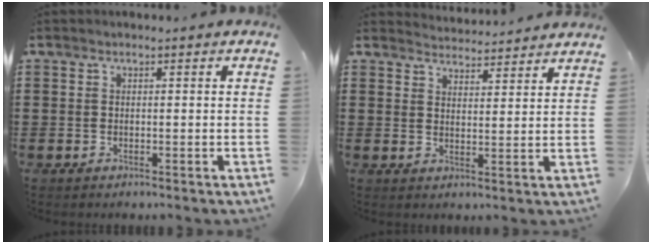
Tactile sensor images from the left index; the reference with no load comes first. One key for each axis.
{"total": 3.7, "fx": 3.7, "fy": -0.1, "fz": -0.2, "tx": -0.009, "ty": -0.022, "tz": 0.068}